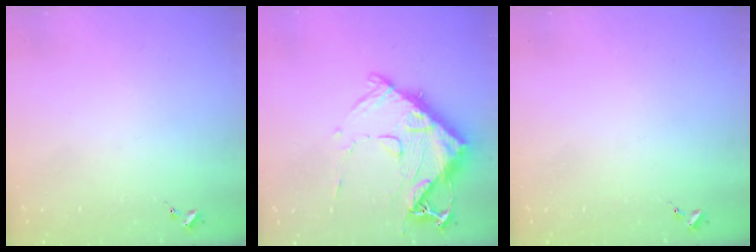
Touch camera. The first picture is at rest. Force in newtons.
{"total": 15.6, "press": 15.6, "slide": 1.1}
{"total": 0.0}